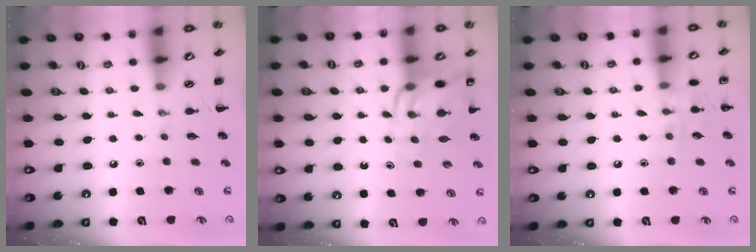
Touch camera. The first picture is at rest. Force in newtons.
{"total": 12.7, "press": 12.2, "slide": 3.6}
{"total": 7.3, "press": 7.2, "slide": 1.6}